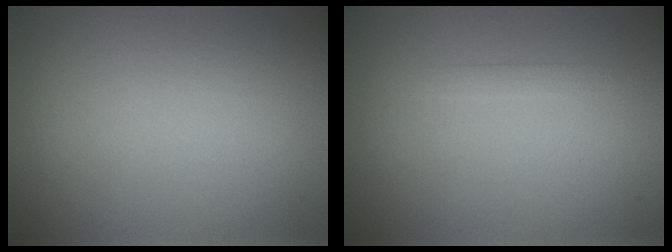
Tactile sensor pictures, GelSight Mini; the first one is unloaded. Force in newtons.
{"total": 1.1, "press": 1.1, "slide": 0.1}